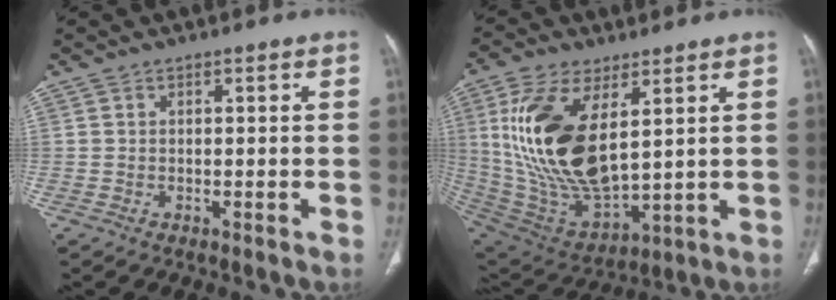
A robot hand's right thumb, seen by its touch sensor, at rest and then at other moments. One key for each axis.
{"total": 21.6, "fx": 5.5, "fy": 10.4, "fz": 18.1, "tx": -0.358, "ty": -0.031, "tz": 0.119}